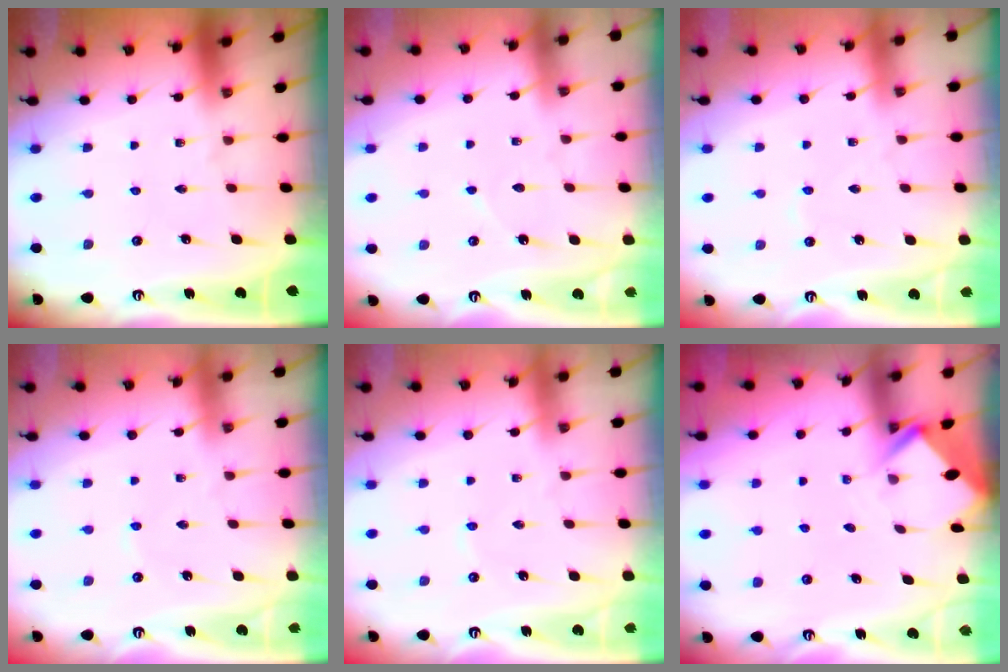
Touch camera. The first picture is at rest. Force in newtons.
{"total": 3.7, "press": 3.7, "slide": 0.4}
{"total": 2.6, "press": 2.5, "slide": 0.5}
{"total": 1.1, "press": 1.1, "slide": 0.2}
{"total": 1.1, "press": 1.1, "slide": 0.2}
{"total": 2.5, "press": 2.5, "slide": 0.2}